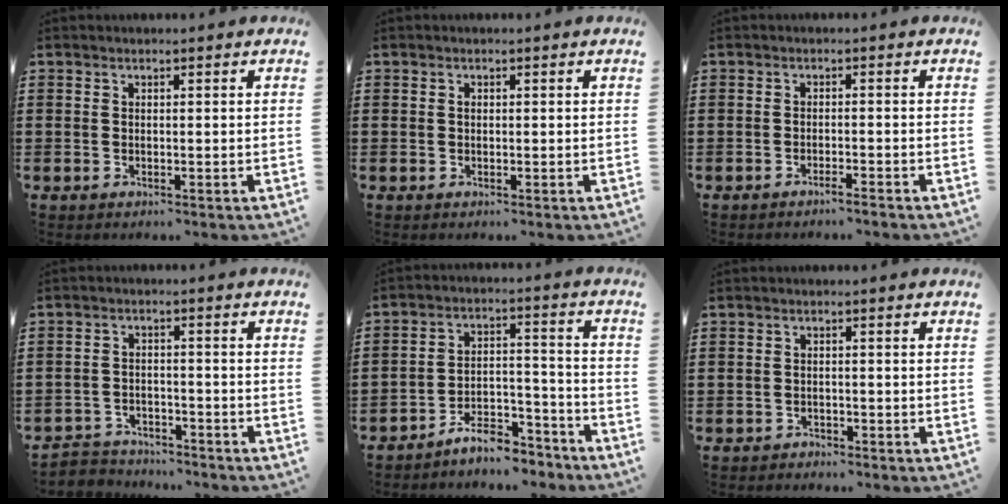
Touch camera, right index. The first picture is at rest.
{"total": 0.5, "force": [0.0, 0.3, 0.4], "torque": [-0.009, -0.001, 0.001]}
{"total": 1.6, "force": [-1.4, -0.3, 0.6], "torque": [-0.011, -0.001, -0.027]}
{"total": 3.3, "force": [-3.2, 0.6, -0.4], "torque": [-0.004, 0.000, -0.072]}
{"total": 7.2, "force": [-6.7, 1.6, 2.0], "torque": [-0.024, 0.024, -0.126]}
{"total": 1.1, "force": [-1.1, 0.3, -0.2], "torque": [-0.001, 0.003, -0.025]}